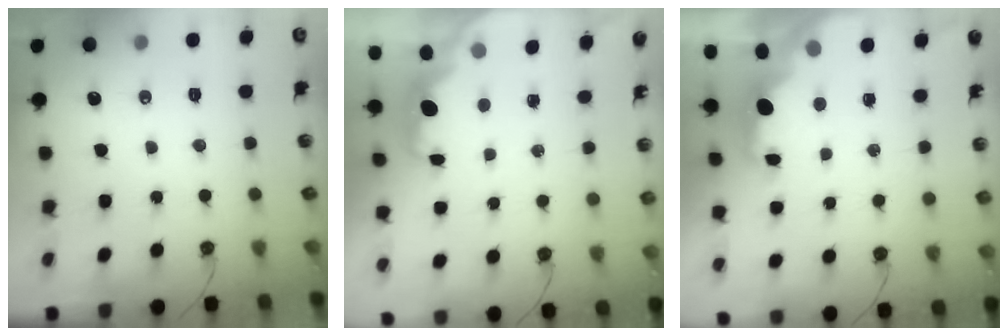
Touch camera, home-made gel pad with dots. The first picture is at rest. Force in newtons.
{"total": 1.6, "press": 1.5, "slide": 0.5}
{"total": 2.1, "press": 2.0, "slide": 0.8}